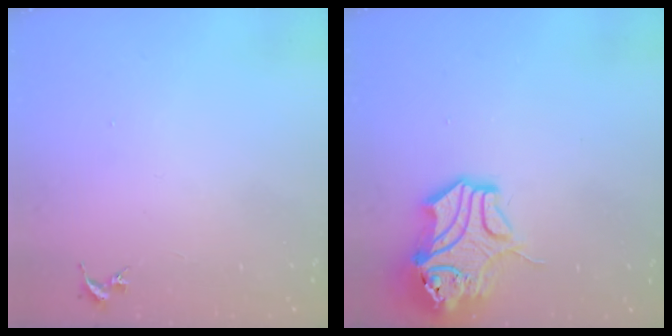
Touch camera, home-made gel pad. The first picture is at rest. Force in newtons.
{"total": 14.2, "press": 14.1, "slide": 1.9}